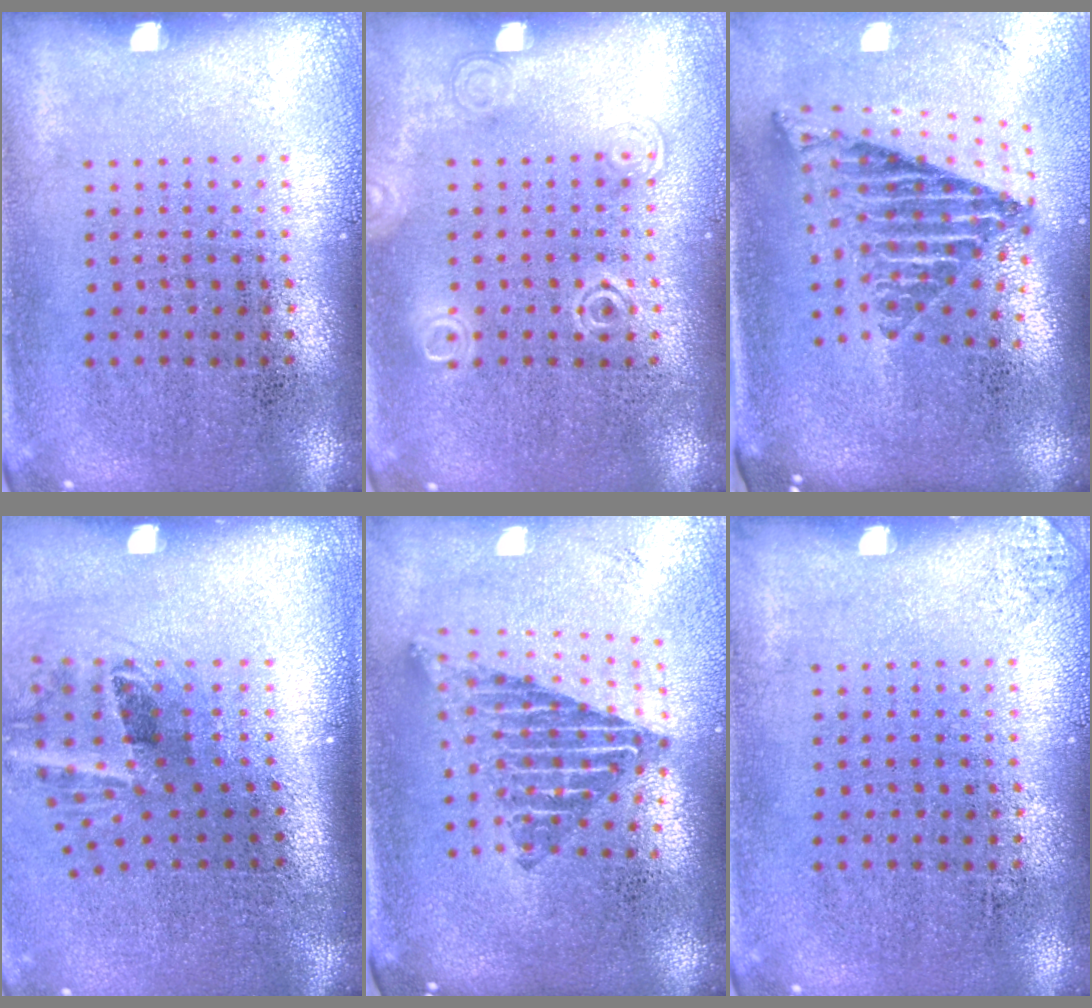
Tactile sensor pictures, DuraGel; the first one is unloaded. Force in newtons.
{"total": 1.7, "press": 1.7, "slide": 0.3}
{"total": 2.7, "press": 1.7, "slide": 2.1}
{"total": 2.2, "press": 1.3, "slide": 1.7}
{"total": 2.1, "press": 1.5, "slide": 1.5}
{"total": 0.5, "press": 0.5, "slide": 0.0}